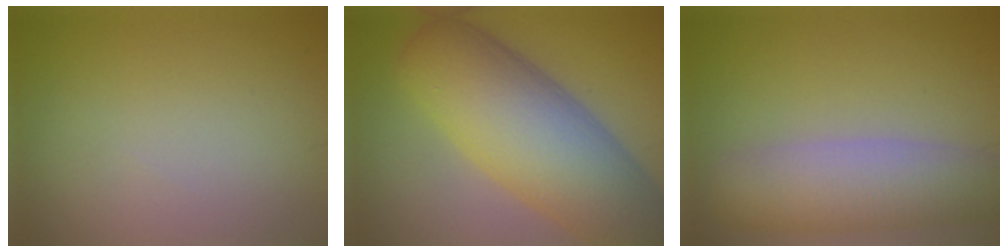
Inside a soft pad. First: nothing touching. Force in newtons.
{"total": 12.5, "press": 12.5, "slide": 0.6}
{"total": 6.8, "press": 6.8, "slide": 0.4}